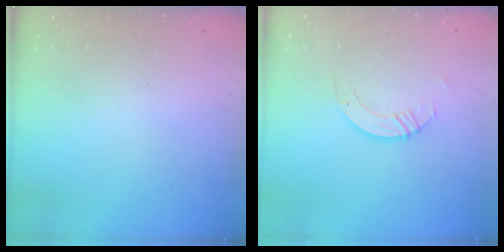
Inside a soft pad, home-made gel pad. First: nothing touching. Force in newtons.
{"total": 3.8, "press": 3.8, "slide": 0.4}